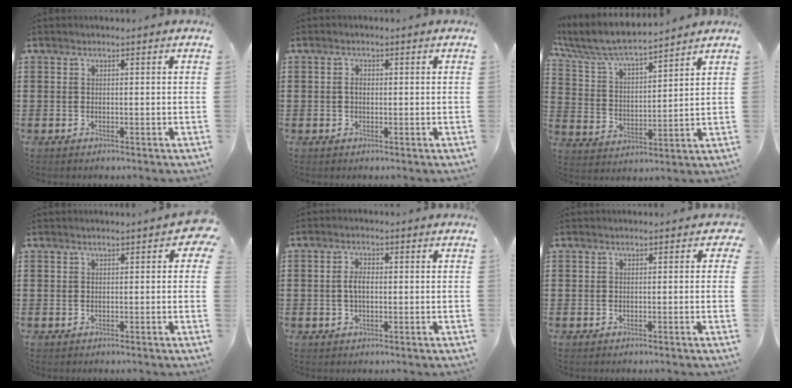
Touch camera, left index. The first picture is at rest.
{"total": 1.5, "force": [0.1, 0.9, 1.2], "torque": [-0.025, 0.005, 0.001]}
{"total": 7.0, "force": [6.5, 0.8, 2.6], "torque": [-0.080, -0.037, 0.109]}
{"total": 1.4, "force": [0.3, 0.4, 1.3], "torque": [-0.018, 0.000, 0.004]}
{"total": 2.9, "force": [0.1, 1.3, 2.6], "torque": [-0.059, 0.001, -0.002]}
{"total": 0.7, "force": [-0.3, 0.5, 0.4], "torque": [-0.009, 0.003, -0.007]}